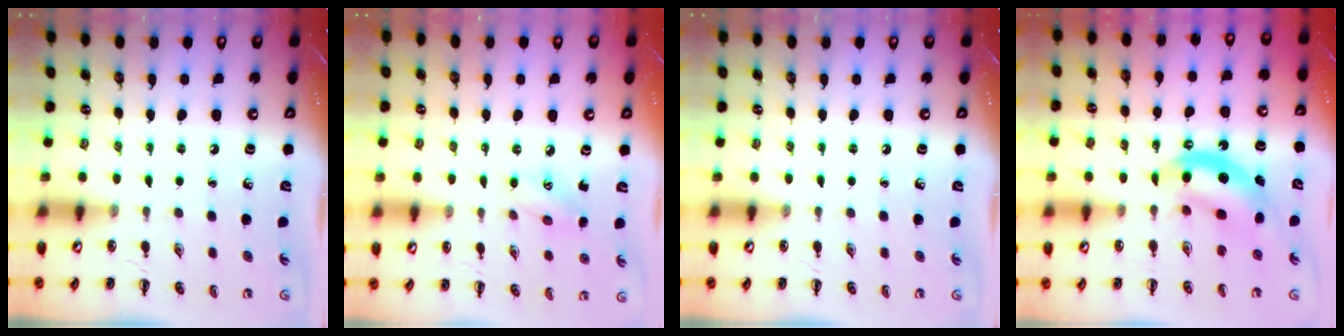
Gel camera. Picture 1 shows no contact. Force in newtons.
{"total": 5.7, "press": 5.6, "slide": 1.2}
{"total": 0.0}
{"total": 6.8, "press": 6.7, "slide": 1.1}